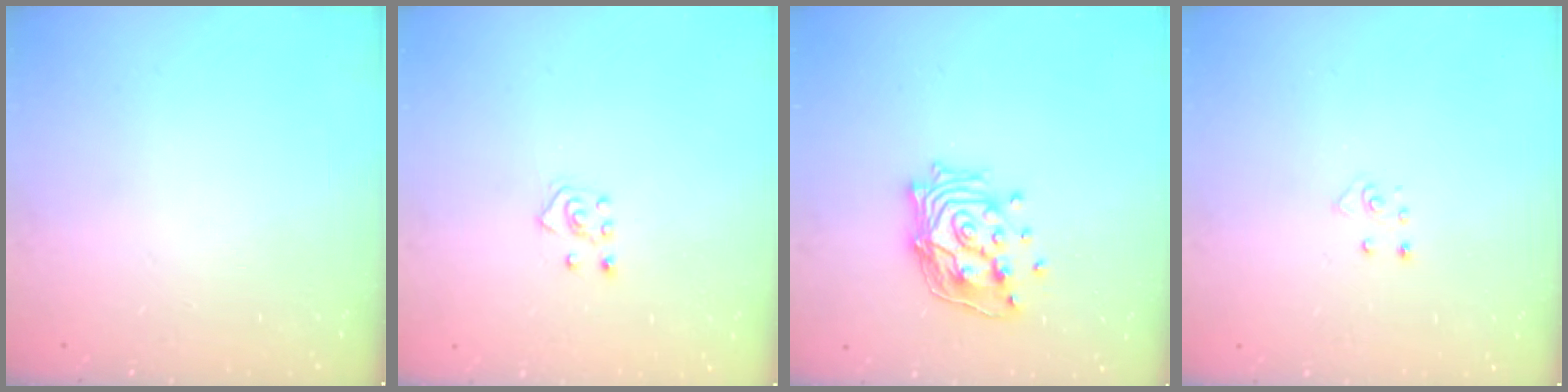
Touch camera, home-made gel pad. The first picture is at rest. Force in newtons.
{"total": 4.6, "press": 4.5, "slide": 0.8}
{"total": 14.8, "press": 14.6, "slide": 2.2}
{"total": 4.1, "press": 4.1, "slide": 0.4}